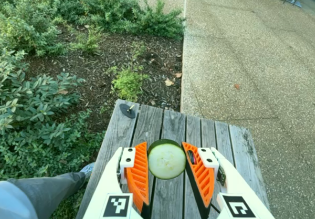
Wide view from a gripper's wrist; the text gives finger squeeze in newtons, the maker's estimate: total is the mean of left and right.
{"total": 8.7, "left": 8.6, "right": 8.8}